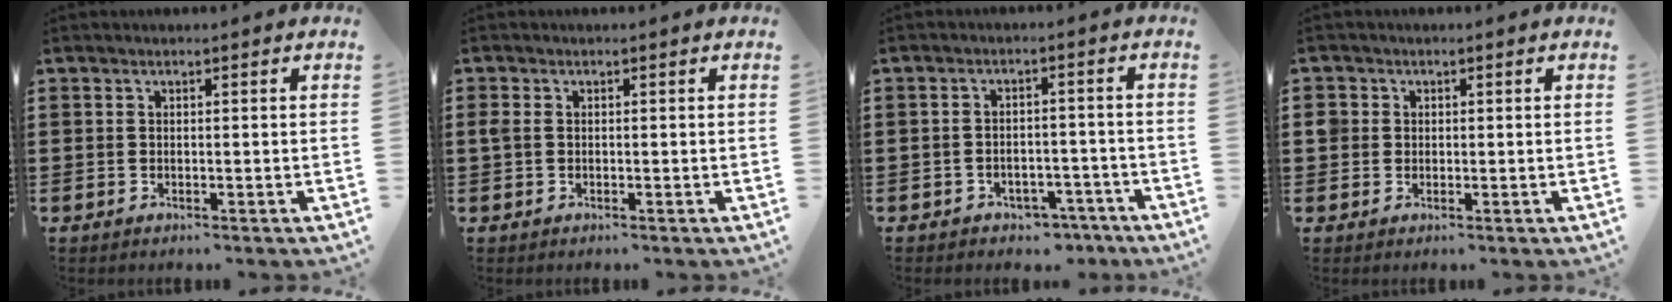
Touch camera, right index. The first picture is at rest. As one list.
[{"total": 1.3, "force": [0.1, 1.0, 0.9], "torque": [-0.029, 0.003, -0.002]}, {"total": 2.8, "force": [-2.6, 0.9, 0.5], "torque": [-0.013, 0.003, -0.052]}, {"total": 2.1, "force": [0.4, 2.0, 0.5], "torque": [-0.017, 0.010, 0.005]}]